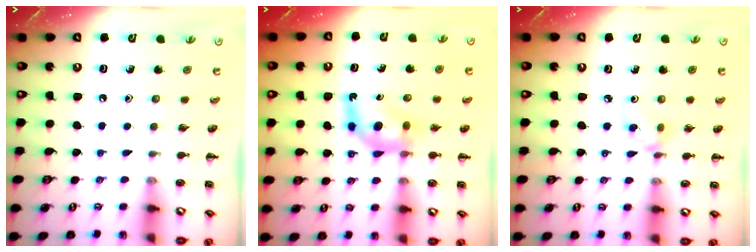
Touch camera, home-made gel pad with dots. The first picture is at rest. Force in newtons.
{"total": 6.2, "press": 6.1, "slide": 0.8}
{"total": 3.0, "press": 2.8, "slide": 1.2}